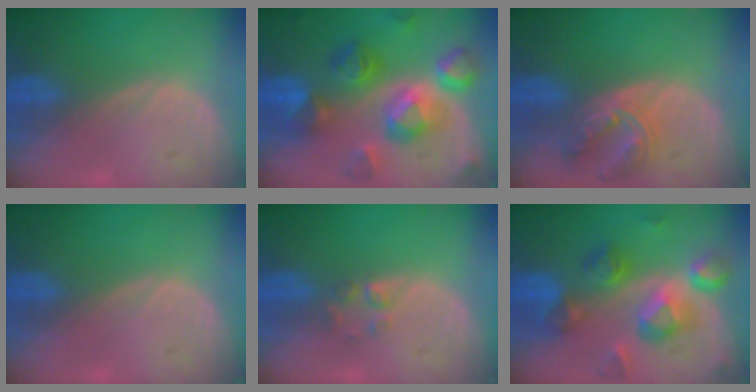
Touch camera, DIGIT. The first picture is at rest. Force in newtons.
{"total": 11.4, "press": 11.4, "slide": 0.9}
{"total": 7.9, "press": 6.9, "slide": 3.8}
{"total": 0.0}
{"total": 2.0, "press": 2.0, "slide": 0.2}
{"total": 10.5, "press": 9.4, "slide": 4.7}